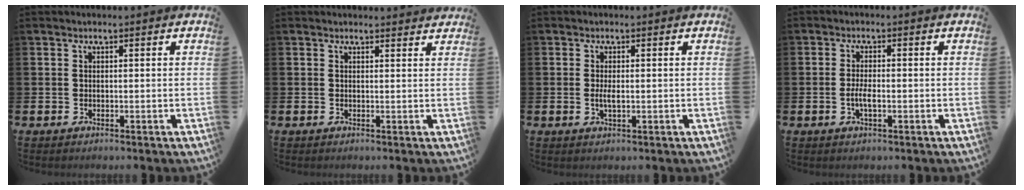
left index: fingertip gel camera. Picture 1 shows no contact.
{"total": 1.1, "force": [1.1, 0.1, 0.0], "torque": [0.006, -0.006, 0.019]}
{"total": 1.9, "force": [0.0, 0.7, 1.8], "torque": [-0.032, 0.002, -0.002]}
{"total": 2.4, "force": [-0.6, 0.8, 2.2], "torque": [-0.038, 0.001, -0.011]}